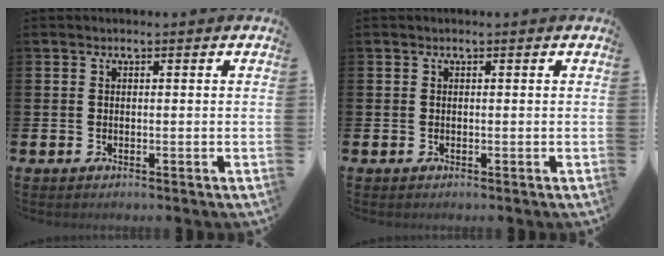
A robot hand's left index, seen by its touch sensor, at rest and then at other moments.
{"total": 0.0}